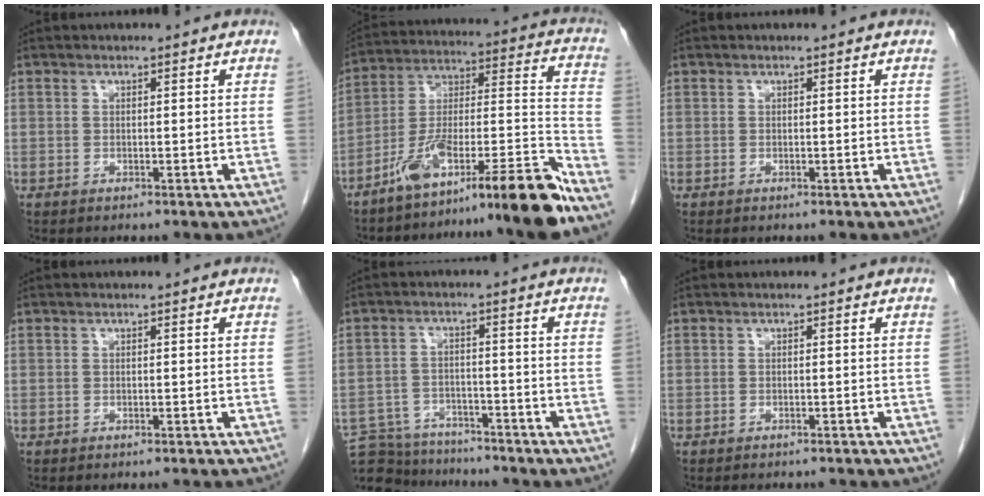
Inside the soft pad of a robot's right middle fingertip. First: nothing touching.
{"total": 19.7, "force": [-14.7, 0.1, 13.0], "torque": [-0.194, 0.013, -0.248]}
{"total": 0.0}
{"total": 3.2, "force": [-3.1, -0.2, 1.0], "torque": [-0.016, -0.011, -0.034]}
{"total": 11.8, "force": [-11.0, 3.7, 2.0], "torque": [-0.042, 0.009, -0.167]}
{"total": 5.7, "force": [-5.2, 1.2, 2.0], "torque": [-0.024, -0.007, -0.059]}